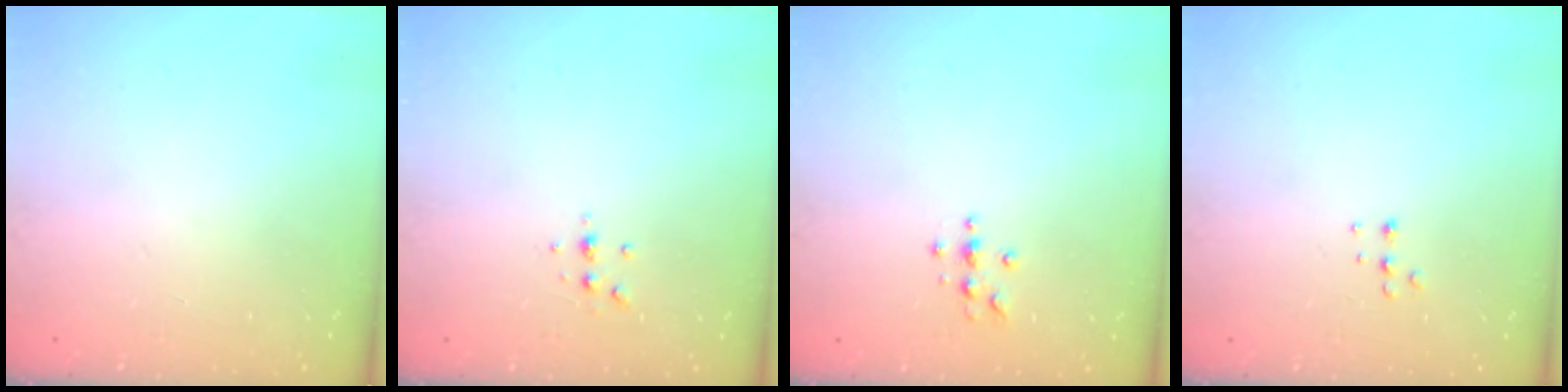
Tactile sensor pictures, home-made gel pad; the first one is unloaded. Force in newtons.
{"total": 6.1, "press": 6.1, "slide": 0.7}
{"total": 4.0, "press": 4.0, "slide": 0.5}
{"total": 4.5, "press": 4.4, "slide": 0.7}